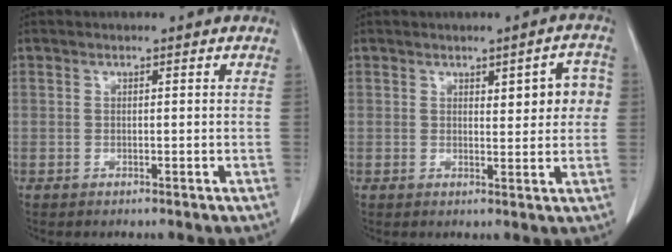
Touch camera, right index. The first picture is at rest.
{"total": 5.3, "force": [1.2, 1.8, 4.9], "torque": [-0.053, 0.013, 0.017]}